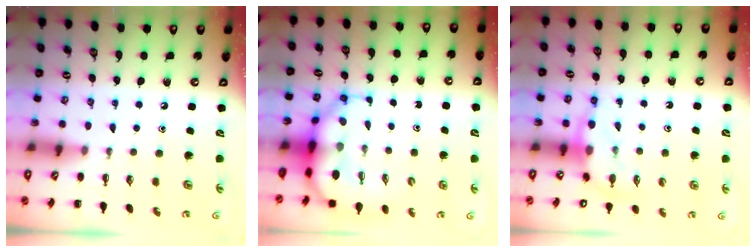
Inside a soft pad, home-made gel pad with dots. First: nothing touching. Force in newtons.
{"total": 7.9, "press": 7.5, "slide": 2.5}
{"total": 8.1, "press": 8.0, "slide": 1.1}